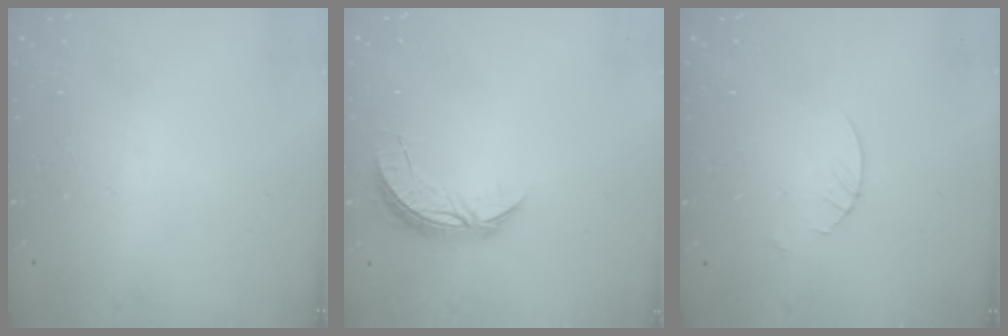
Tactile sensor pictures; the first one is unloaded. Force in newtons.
{"total": 6.2, "press": 6.2, "slide": 0.5}
{"total": 1.4, "press": 1.4, "slide": 0.2}